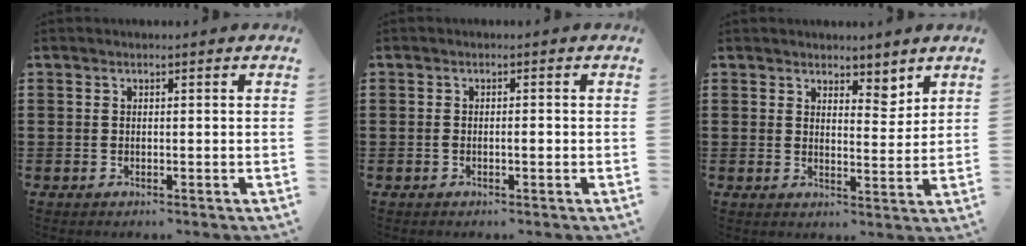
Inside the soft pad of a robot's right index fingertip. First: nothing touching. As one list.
[{"total": 1.3, "force": [-0.4, 0.4, 1.2], "torque": [-0.023, -0.001, -0.006]}, {"total": 3.8, "force": [3.5, 1.6, 0.5], "torque": [-0.004, -0.009, 0.062]}]